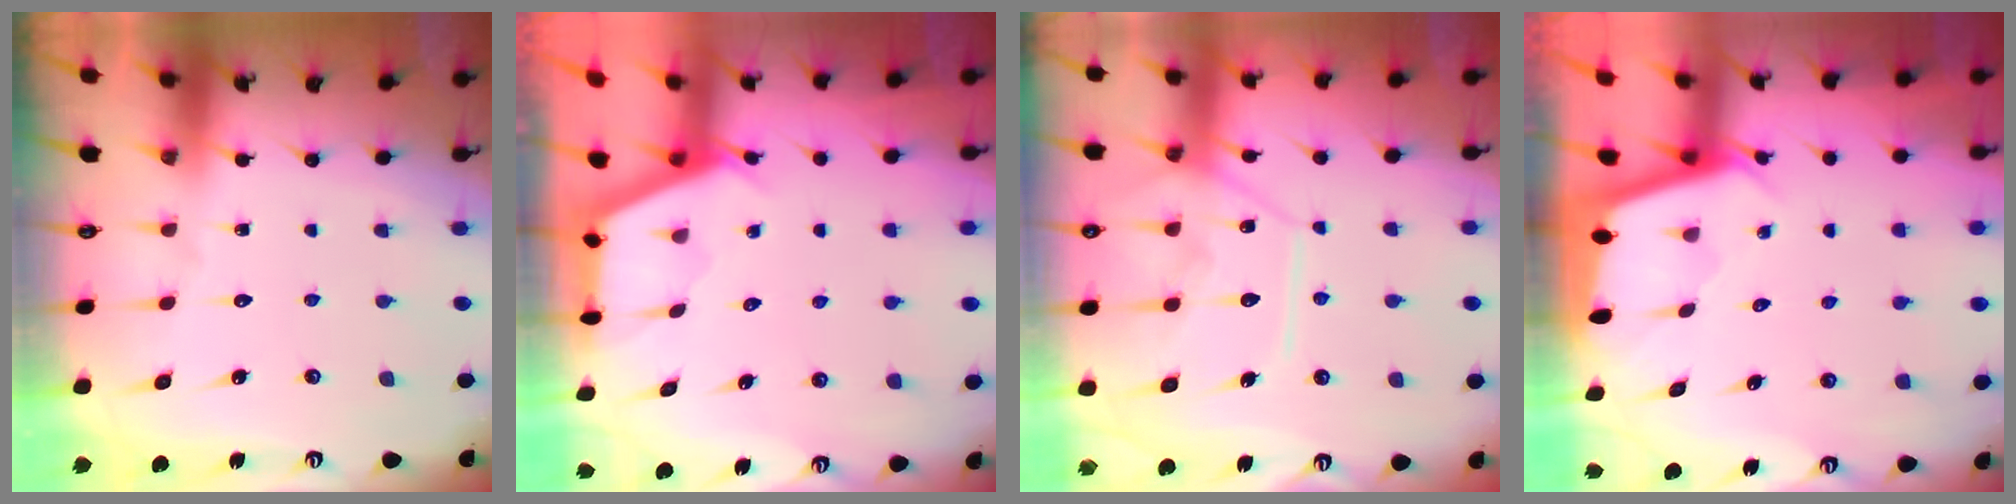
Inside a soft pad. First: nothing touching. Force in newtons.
{"total": 2.8, "press": 2.8, "slide": 0.3}
{"total": 12.0, "press": 12.0, "slide": 0.9}
{"total": 1.8, "press": 1.8, "slide": 0.1}